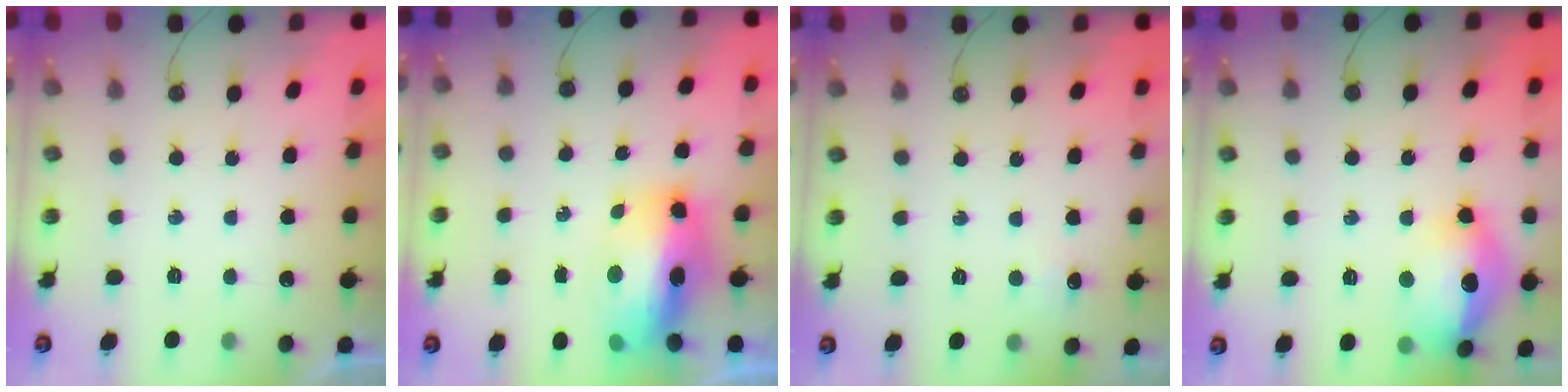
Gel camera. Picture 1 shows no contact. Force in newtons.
{"total": 14.4, "press": 14.3, "slide": 2.1}
{"total": 4.1, "press": 4.0, "slide": 1.0}
{"total": 16.5, "press": 16.4, "slide": 1.4}